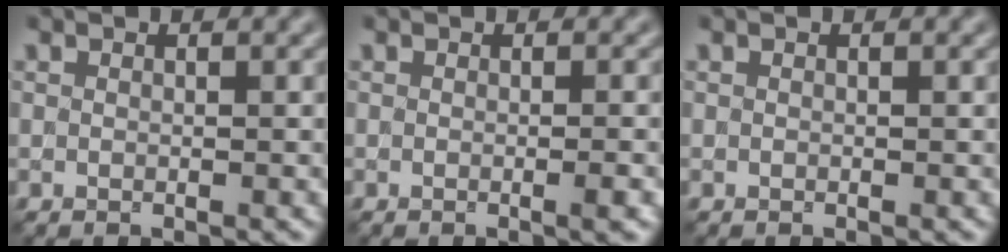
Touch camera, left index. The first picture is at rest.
{"total": 2.1, "force": [-0.1, 0.8, 2.0], "torque": [-0.014, -0.002, -0.009]}
{"total": 0.0}